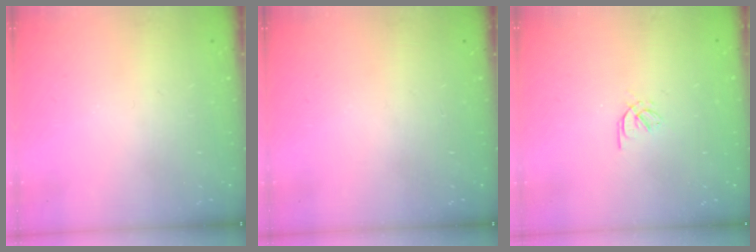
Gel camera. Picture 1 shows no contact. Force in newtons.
{"total": 0.0}
{"total": 2.0, "press": 1.9, "slide": 0.6}